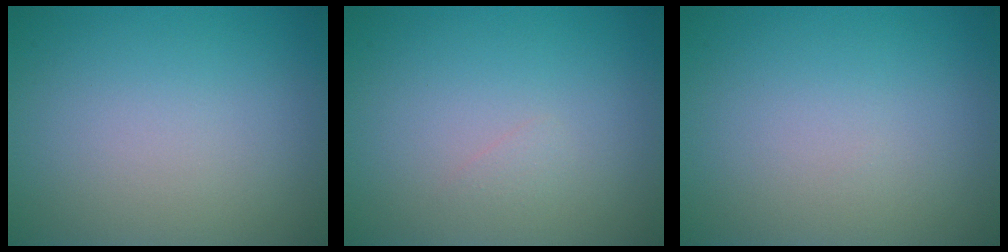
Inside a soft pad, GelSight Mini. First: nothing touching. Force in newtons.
{"total": 0.6, "press": 0.6, "slide": 0.0}
{"total": 0.0}